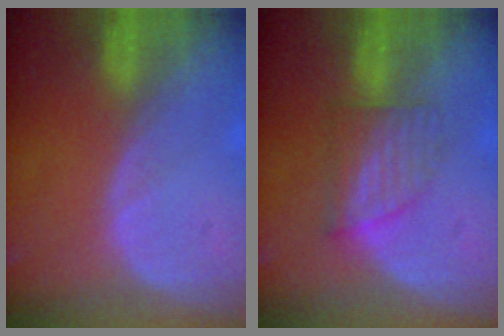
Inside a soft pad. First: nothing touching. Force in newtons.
{"total": 6.2, "press": 5.5, "slide": 2.9}